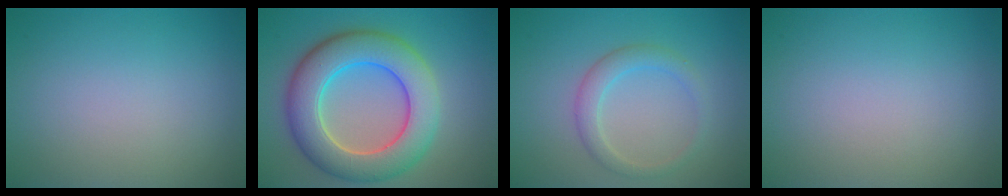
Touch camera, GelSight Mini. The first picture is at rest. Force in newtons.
{"total": 9.0, "press": 9.0, "slide": 0.5}
{"total": 2.3, "press": 2.3, "slide": 0.3}
{"total": 0.0}